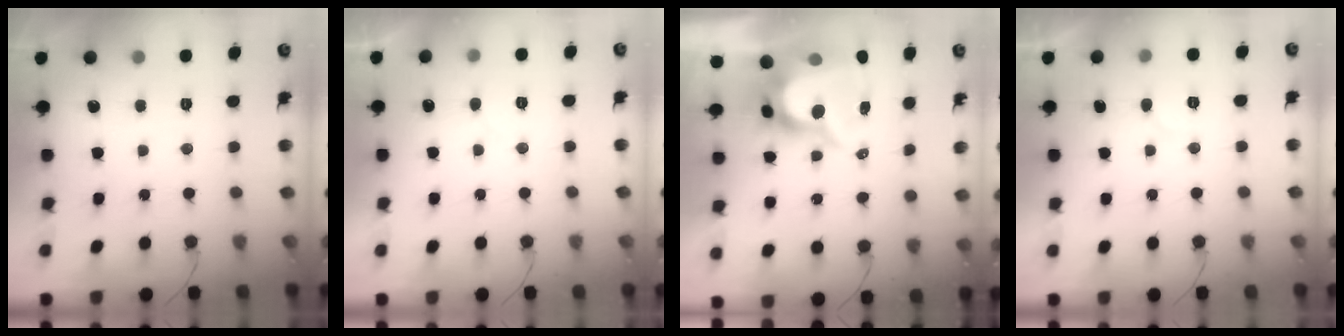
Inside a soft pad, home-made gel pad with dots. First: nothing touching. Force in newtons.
{"total": 4.7, "press": 4.7, "slide": 0.3}
{"total": 12.1, "press": 12.1, "slide": 1.0}
{"total": 4.9, "press": 4.9, "slide": 0.3}